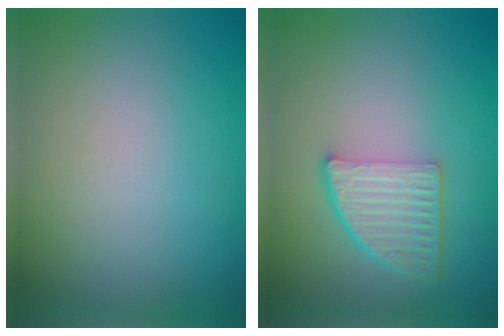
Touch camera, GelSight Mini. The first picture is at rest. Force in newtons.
{"total": 5.1, "press": 3.8, "slide": 3.5}